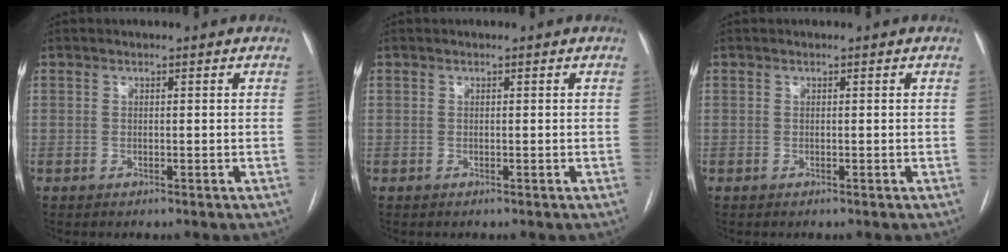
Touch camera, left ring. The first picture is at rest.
{"total": 0.0}
{"total": 0.0}